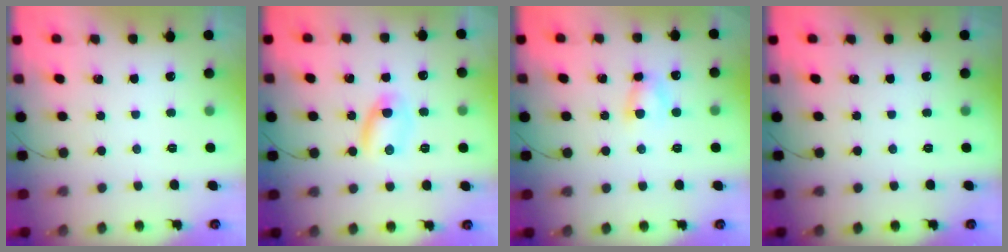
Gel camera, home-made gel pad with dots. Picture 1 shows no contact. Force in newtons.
{"total": 4.7, "press": 4.4, "slide": 1.5}
{"total": 4.3, "press": 4.3, "slide": 0.4}
{"total": 0.0}